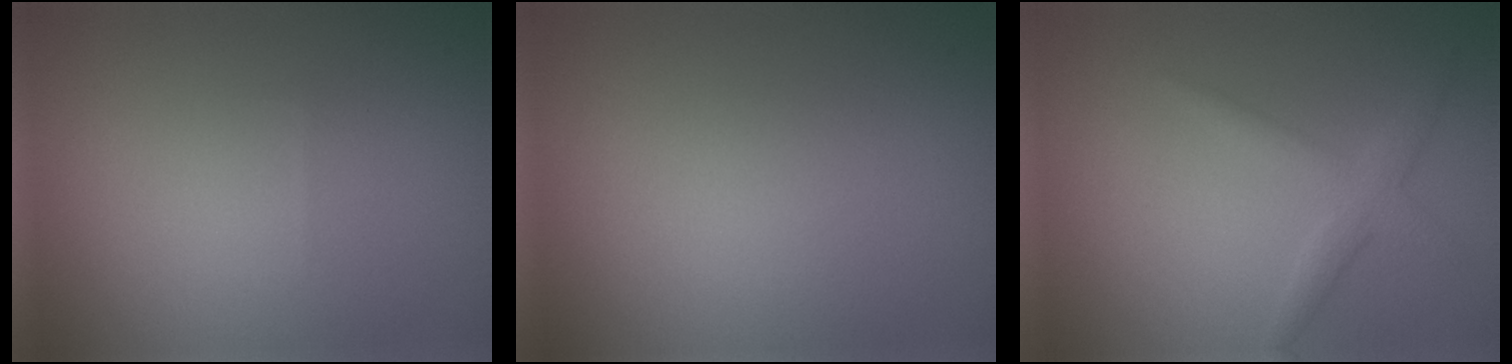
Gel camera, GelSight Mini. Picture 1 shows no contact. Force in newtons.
{"total": 0.0}
{"total": 2.3, "press": 2.2, "slide": 0.1}